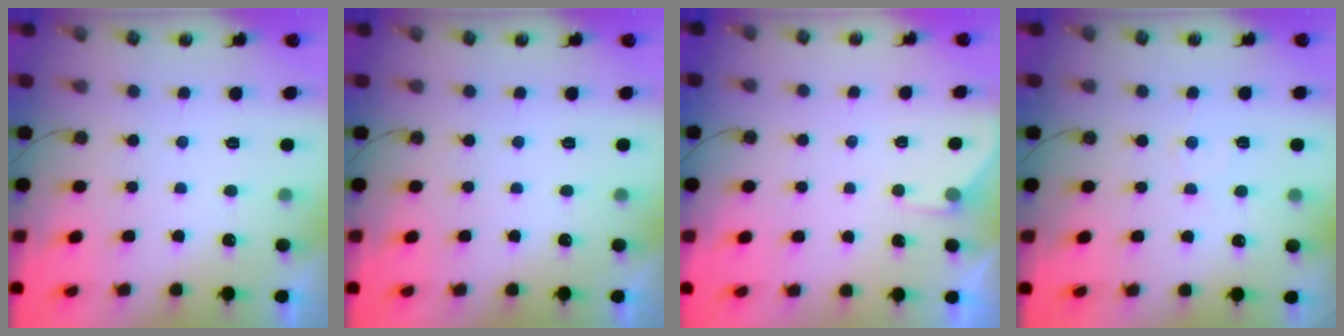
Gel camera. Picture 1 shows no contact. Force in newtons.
{"total": 0.0}
{"total": 1.9, "press": 1.9, "slide": 0.3}
{"total": 5.5, "press": 5.5, "slide": 0.3}